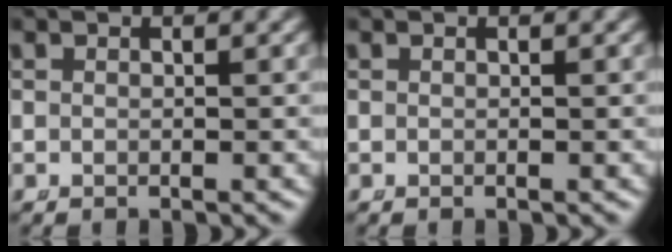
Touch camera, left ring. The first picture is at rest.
{"total": 0.0}